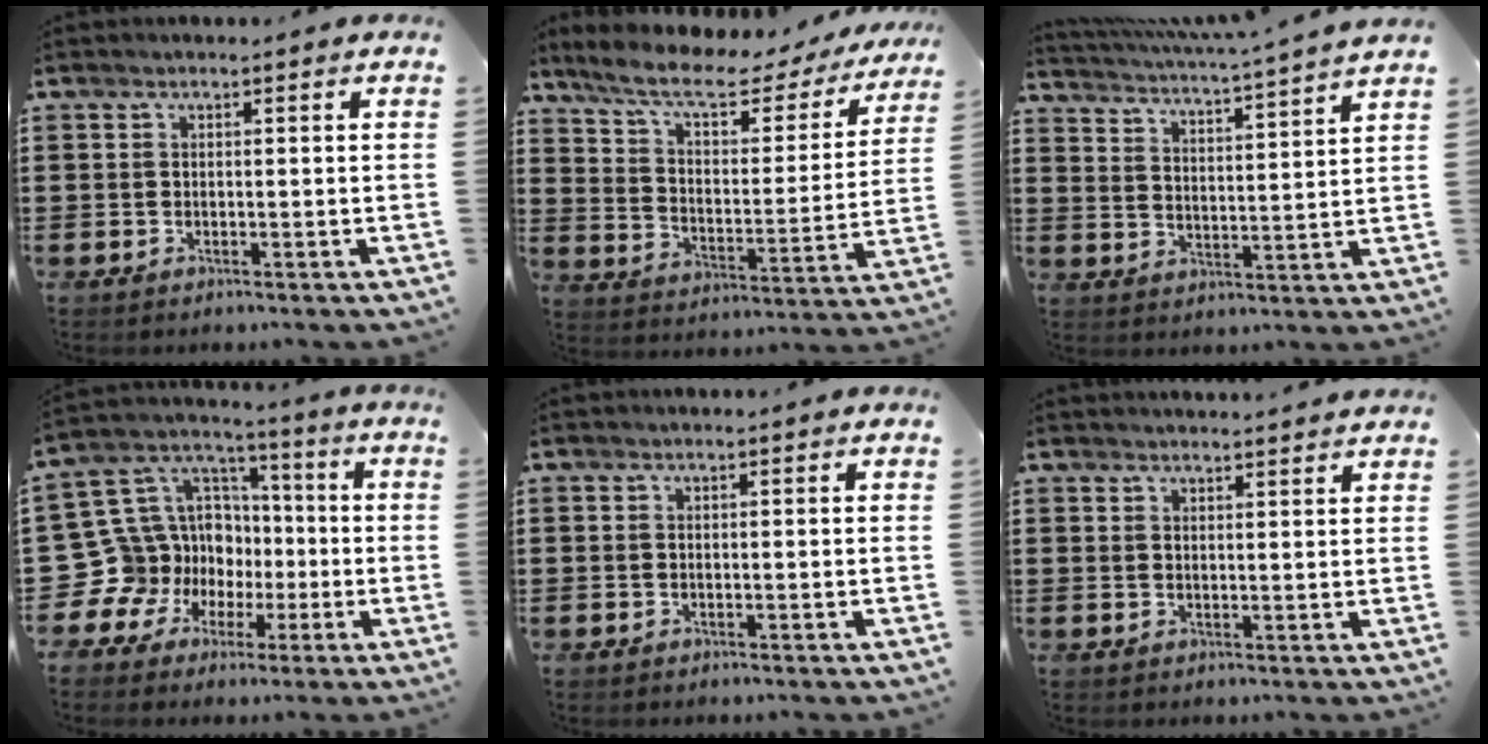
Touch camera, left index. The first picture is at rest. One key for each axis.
{"total": 8.6, "fx": 6.5, "fy": 2.1, "fz": 5.3, "tx": -0.119, "ty": -0.036, "tz": 0.105}
{"total": 4.2, "fx": 3.8, "fy": -0.9, "fz": 1.3, "tx": -0.045, "ty": -0.035, "tz": 0.059}
{"total": 13.4, "fx": -3.2, "fy": 12.8, "fz": 2.7, "tx": -0.133, "ty": -0.017, "tz": -0.027}
{"total": 0.0}
{"total": 2.0, "fx": 2.0, "fy": -0.4, "fz": 0.0, "tx": -0.005, "ty": -0.004, "tz": 0.039}